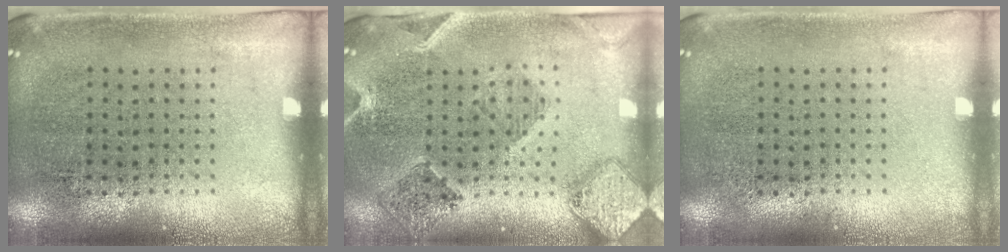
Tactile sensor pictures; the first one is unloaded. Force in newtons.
{"total": 1.6, "press": 1.6, "slide": 0.3}
{"total": 0.0}